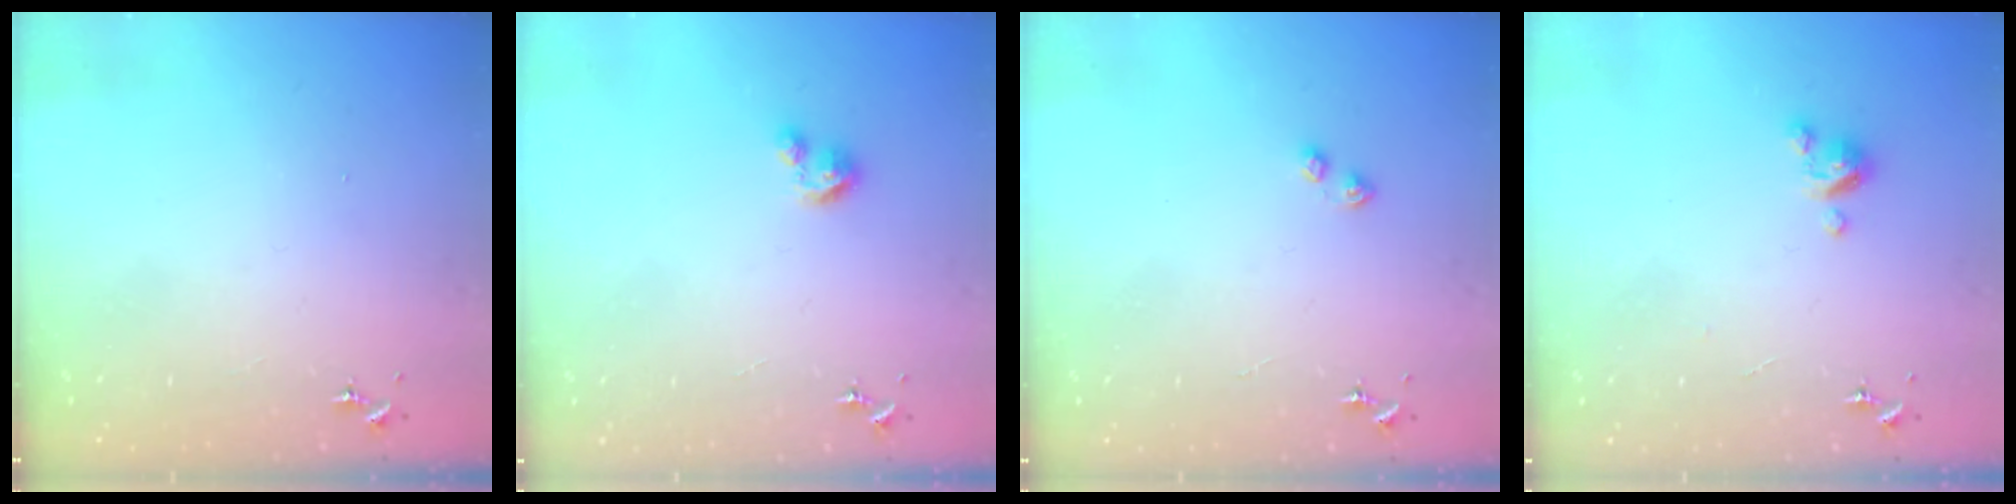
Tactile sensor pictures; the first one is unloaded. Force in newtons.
{"total": 4.4, "press": 4.4, "slide": 0.4}
{"total": 3.2, "press": 3.2, "slide": 0.4}
{"total": 4.6, "press": 4.6, "slide": 0.3}